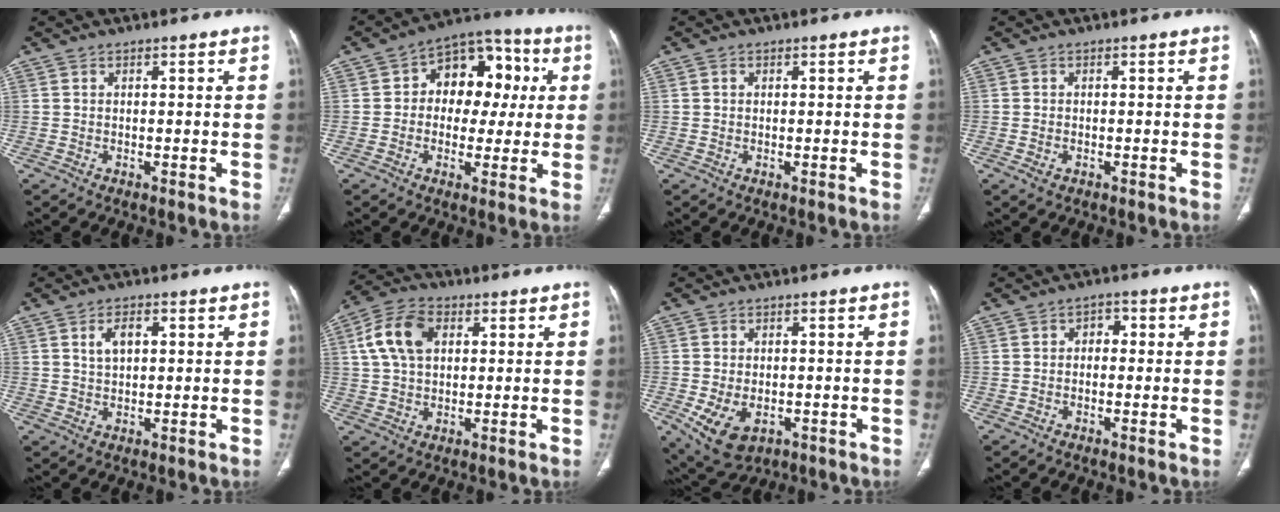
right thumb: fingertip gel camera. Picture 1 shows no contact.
{"total": 13.9, "force": [2.0, 9.9, 9.5], "torque": [-0.073, 0.030, 0.018]}
{"total": 0.6, "force": [0.1, 0.6, 0.2], "torque": [-0.001, 0.002, 0.001]}
{"total": 1.4, "force": [-0.6, 0.9, 0.9], "torque": [-0.019, 0.004, -0.008]}
{"total": 4.2, "force": [1.4, 2.4, 3.1], "torque": [-0.051, 0.001, 0.026]}
{"total": 10.3, "force": [2.7, 6.9, 7.2], "torque": [-0.131, 0.013, 0.045]}
{"total": 8.5, "force": [-2.7, 5.5, 5.9], "torque": [-0.103, 0.000, -0.031]}
{"total": 2.6, "force": [0.1, 2.0, 1.6], "torque": [-0.006, 0.009, -0.008]}